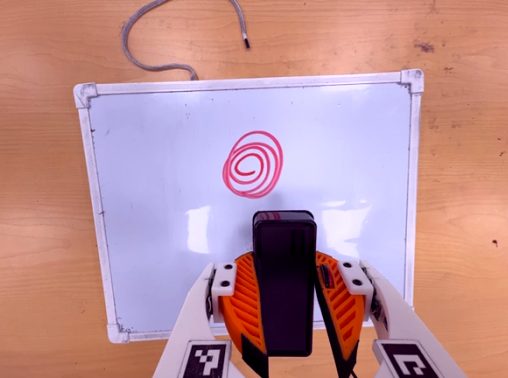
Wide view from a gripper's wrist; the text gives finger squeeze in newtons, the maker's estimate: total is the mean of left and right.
{"total": 10.4, "left": 8.8, "right": 12.0}